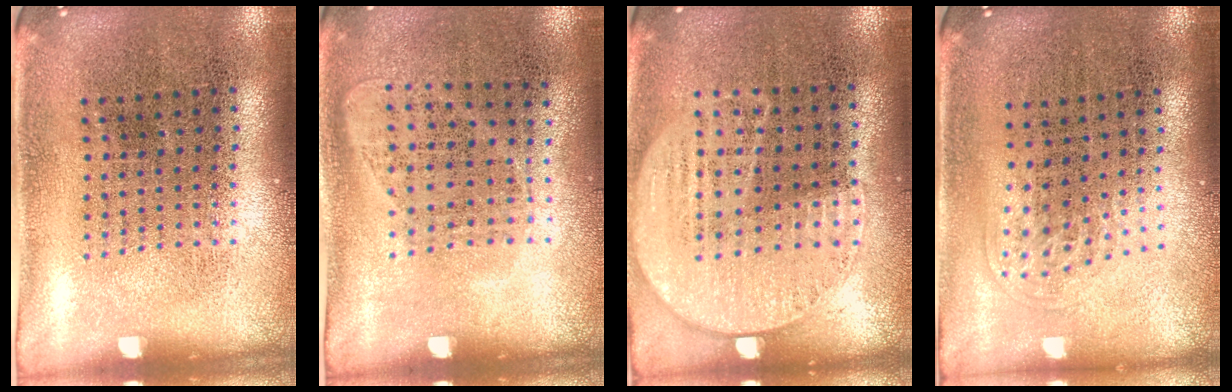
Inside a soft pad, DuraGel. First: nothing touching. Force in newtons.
{"total": 1.0, "press": 0.9, "slide": 0.4}
{"total": 1.1, "press": 1.0, "slide": 0.5}
{"total": 0.9, "press": 0.6, "slide": 0.7}